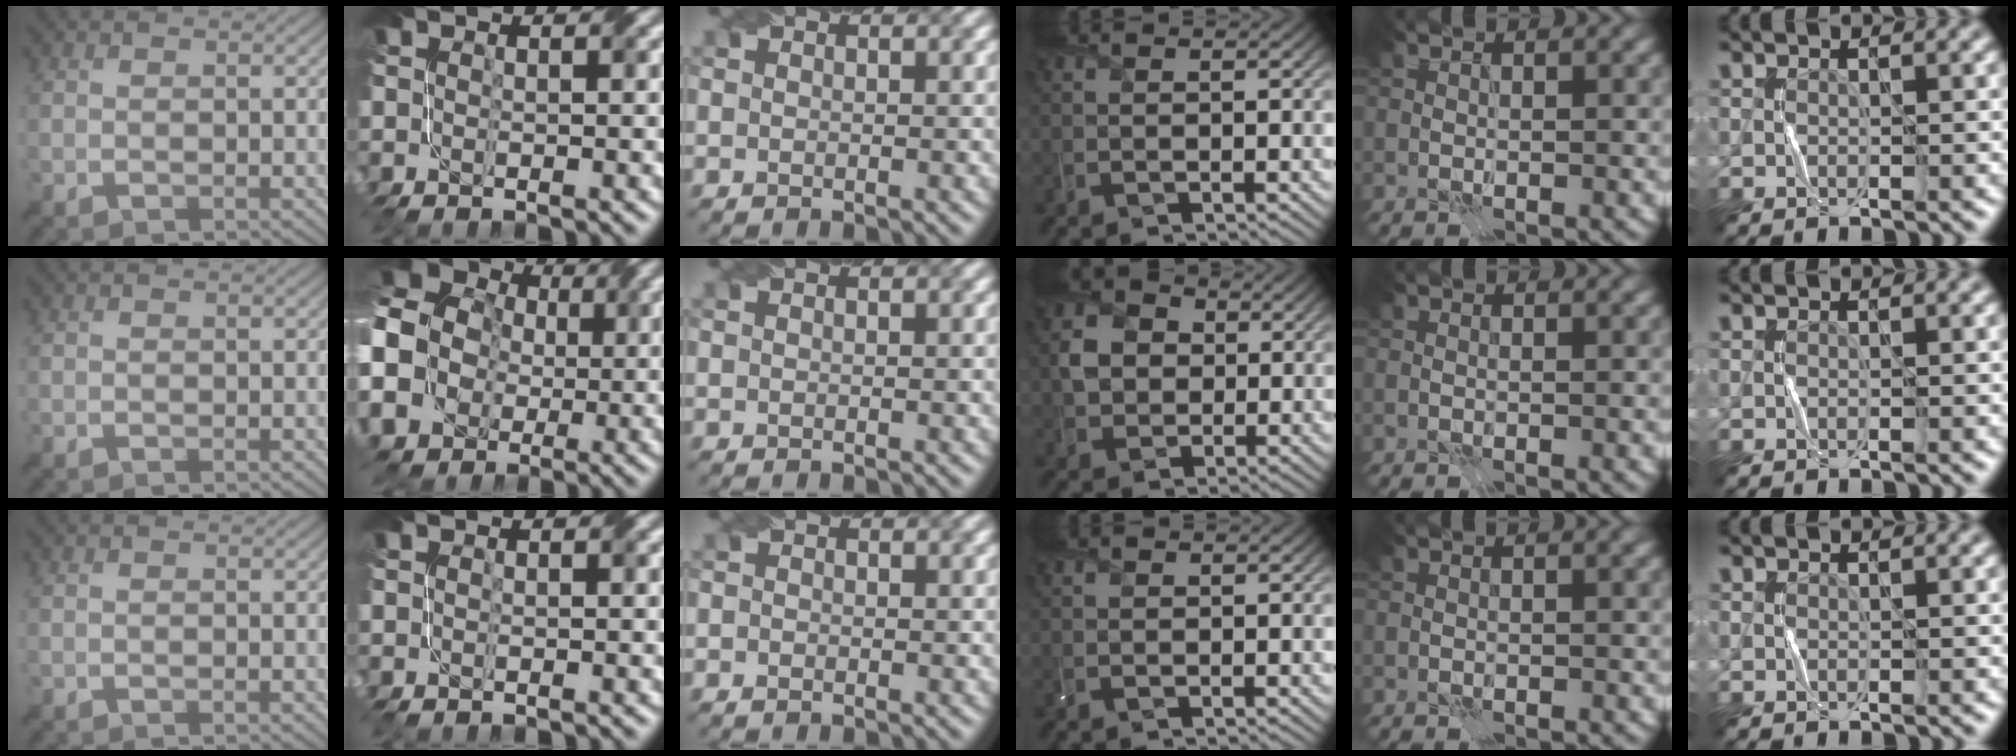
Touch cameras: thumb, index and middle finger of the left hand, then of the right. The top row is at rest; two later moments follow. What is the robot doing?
{"motion": "fold", "object": "bubble wrap"}